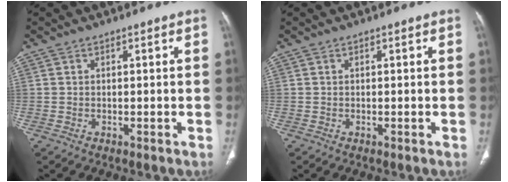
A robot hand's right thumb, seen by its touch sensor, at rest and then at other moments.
{"total": 0.0}